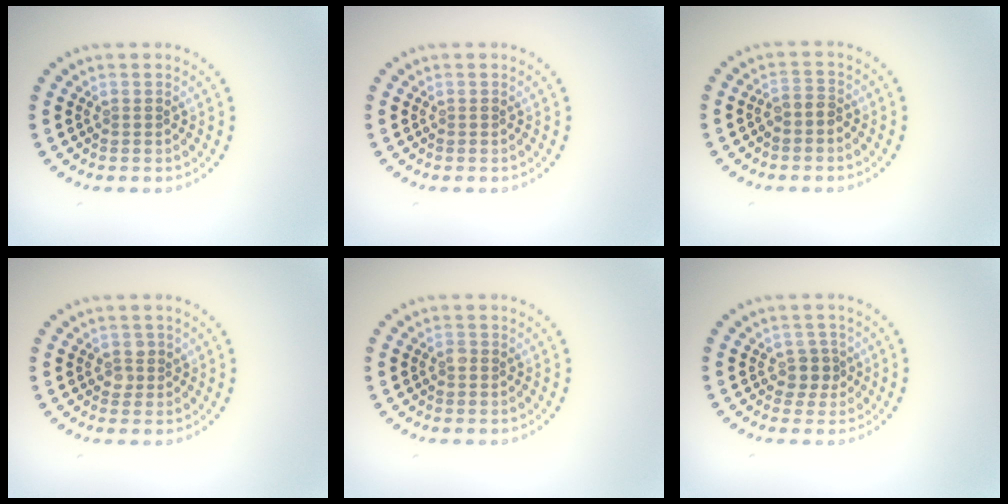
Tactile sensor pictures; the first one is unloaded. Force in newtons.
{"total": 0.0}
{"total": 1.6, "press": 1.3, "slide": 1.0}
{"total": 1.2, "press": 1.1, "slide": 0.4}
{"total": 0.6, "press": 0.5, "slide": 0.3}
{"total": 1.9, "press": 1.5, "slide": 1.1}